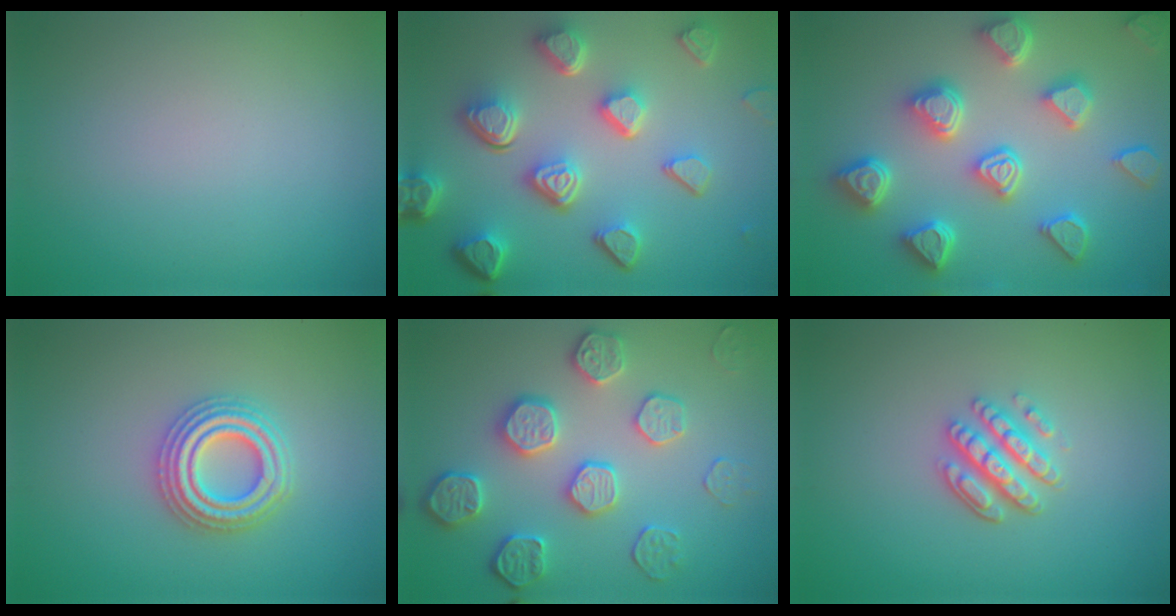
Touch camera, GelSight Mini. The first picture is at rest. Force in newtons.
{"total": 7.6, "press": 5.6, "slide": 5.2}
{"total": 6.6, "press": 6.0, "slide": 2.7}
{"total": 4.3, "press": 4.2, "slide": 0.8}
{"total": 4.5, "press": 4.3, "slide": 1.2}
{"total": 3.5, "press": 3.1, "slide": 1.7}